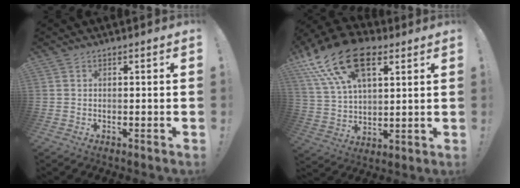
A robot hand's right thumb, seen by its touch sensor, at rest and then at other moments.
{"total": 22.1, "force": [11.3, 12.9, 14.0], "torque": [-0.261, -0.054, 0.203]}